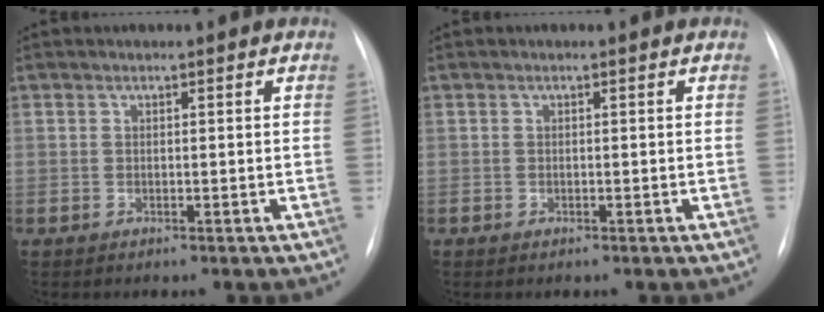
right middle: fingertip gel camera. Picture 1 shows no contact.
{"total": 0.0}